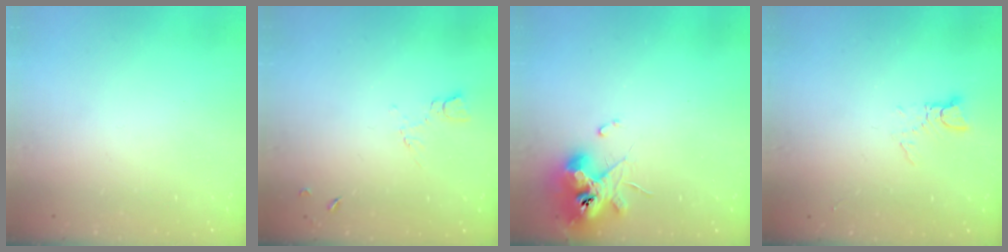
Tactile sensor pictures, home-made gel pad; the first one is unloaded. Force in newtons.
{"total": 5.0, "press": 5.0, "slide": 0.6}
{"total": 11.7, "press": 11.6, "slide": 1.2}
{"total": 2.9, "press": 2.9, "slide": 0.2}